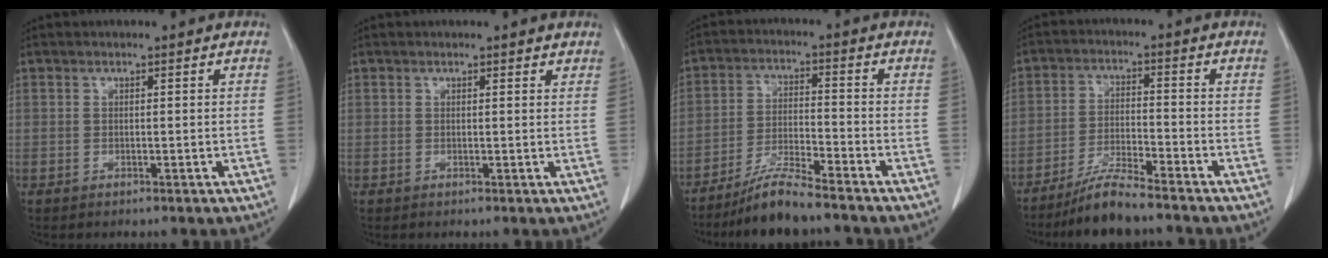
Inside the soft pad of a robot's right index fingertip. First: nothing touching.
{"total": 1.4, "force": [1.2, 0.5, 0.4], "torque": [-0.006, 0.003, 0.009]}
{"total": 7.6, "force": [-6.5, 0.0, 3.8], "torque": [-0.078, -0.023, -0.123]}
{"total": 7.1, "force": [-6.1, 0.1, 3.5], "torque": [-0.070, -0.024, -0.117]}